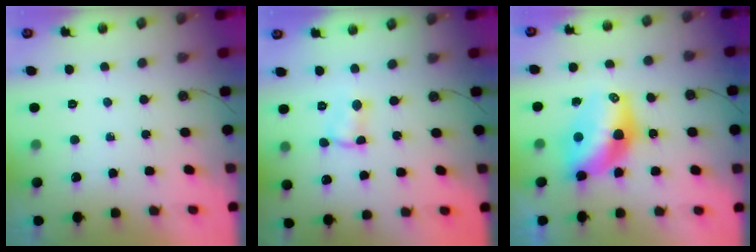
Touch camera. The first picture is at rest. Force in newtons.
{"total": 1.9, "press": 1.9, "slide": 0.4}
{"total": 10.6, "press": 10.6, "slide": 0.7}